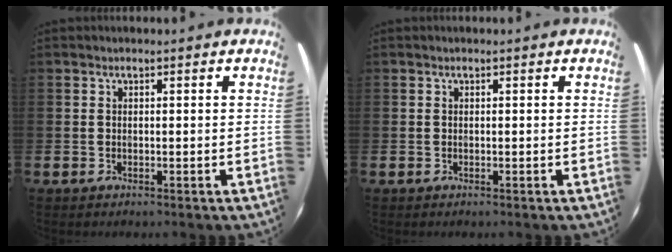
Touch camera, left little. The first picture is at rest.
{"total": 0.0}